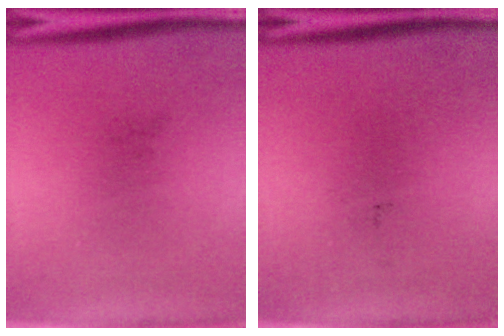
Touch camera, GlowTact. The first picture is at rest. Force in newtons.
{"total": 0.0}